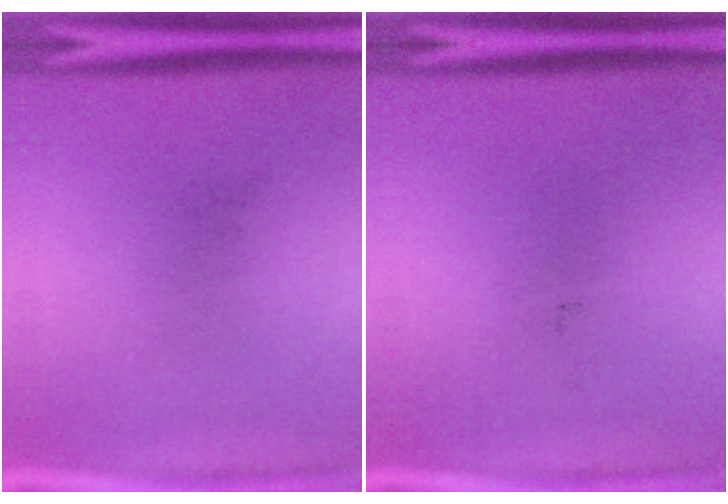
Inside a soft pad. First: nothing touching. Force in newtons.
{"total": 0.0}